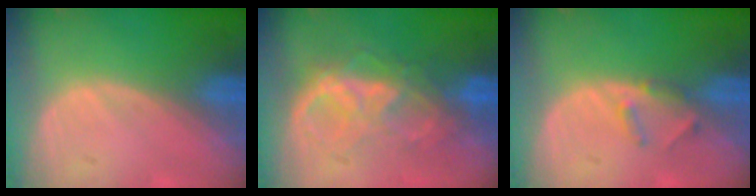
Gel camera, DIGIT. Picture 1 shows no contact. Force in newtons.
{"total": 6.4, "press": 6.4, "slide": 0.7}
{"total": 1.9, "press": 1.7, "slide": 0.9}